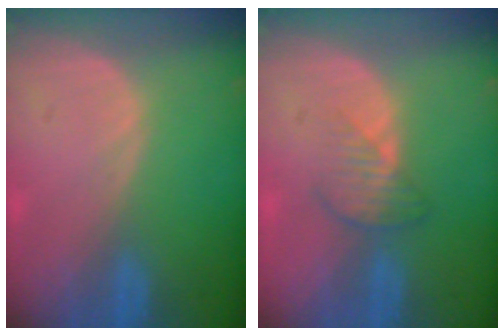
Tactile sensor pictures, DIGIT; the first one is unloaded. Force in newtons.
{"total": 3.6, "press": 3.1, "slide": 1.7}